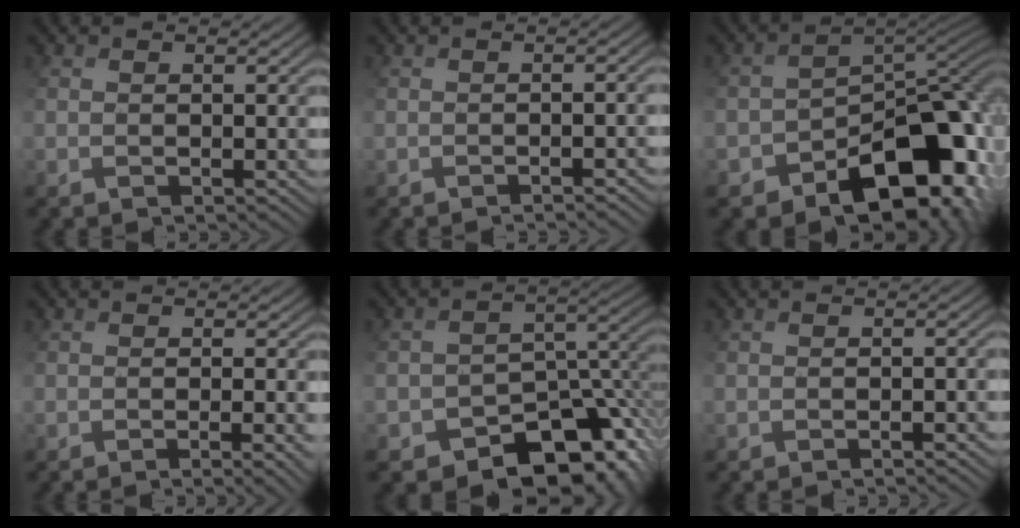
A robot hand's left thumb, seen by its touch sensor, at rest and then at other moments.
{"total": 3.4, "force": [-2.0, 0.7, 2.6], "torque": [-0.012, 0.009, -0.009]}
{"total": 12.8, "force": [-6.2, 8.0, 7.8], "torque": [-0.088, -0.019, -0.087]}
{"total": 4.5, "force": [-1.4, 1.6, 3.9], "torque": [-0.039, -0.004, 0.003]}
{"total": 11.7, "force": [-8.6, 6.5, 4.5], "torque": [-0.083, -0.006, -0.112]}
{"total": 2.6, "force": [-1.5, 0.6, 2.0], "torque": [-0.009, 0.008, -0.003]}